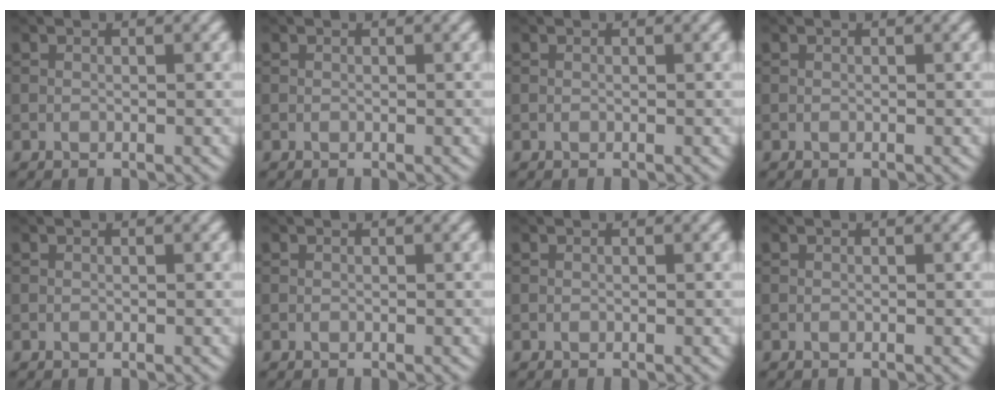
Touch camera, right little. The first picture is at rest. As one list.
[{"total": 0.0}, {"total": 0.0}, {"total": 0.0}, {"total": 0.0}, {"total": 0.0}, {"total": 0.0}, {"total": 0.0}]